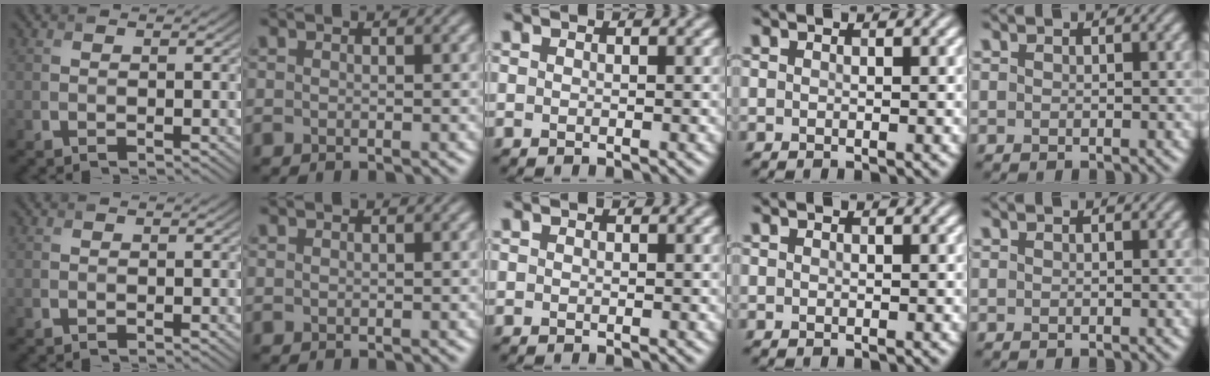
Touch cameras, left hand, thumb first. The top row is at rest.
{}